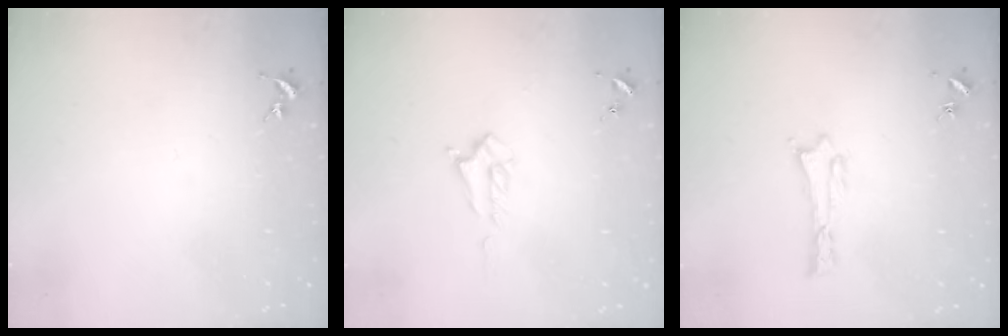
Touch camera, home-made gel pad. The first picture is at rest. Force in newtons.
{"total": 1.7, "press": 1.7, "slide": 0.3}
{"total": 0.0}